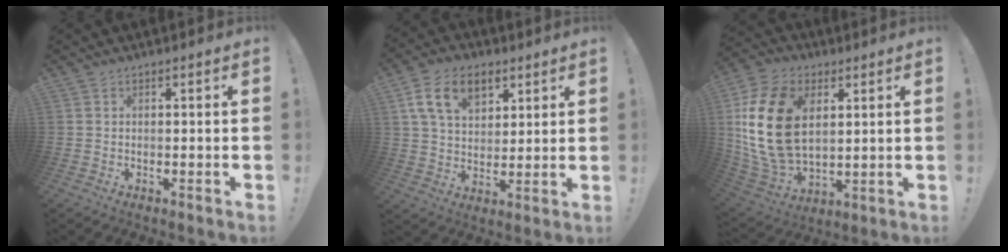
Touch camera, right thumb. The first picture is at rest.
{"total": 14.0, "force": [6.6, 9.1, 8.3], "torque": [-0.131, -0.014, 0.126]}
{"total": 22.9, "force": [4.8, 15.5, 16.1], "torque": [-0.326, -0.015, 0.089]}